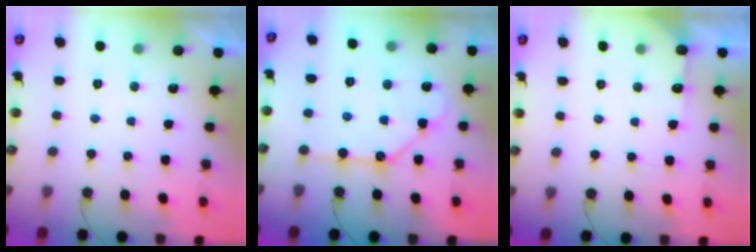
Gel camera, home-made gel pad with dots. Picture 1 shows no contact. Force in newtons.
{"total": 13.1, "press": 13.1, "slide": 1.5}
{"total": 5.4, "press": 5.3, "slide": 0.6}